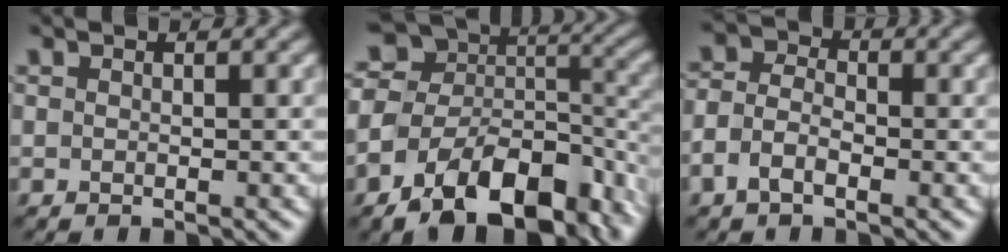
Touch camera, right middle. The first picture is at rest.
{"total": 15.5, "force": [-6.9, 9.2, 10.3], "torque": [-0.191, -0.028, -0.071]}
{"total": 3.0, "force": [-1.5, 1.9, 1.9], "torque": [-0.041, 0.005, -0.036]}